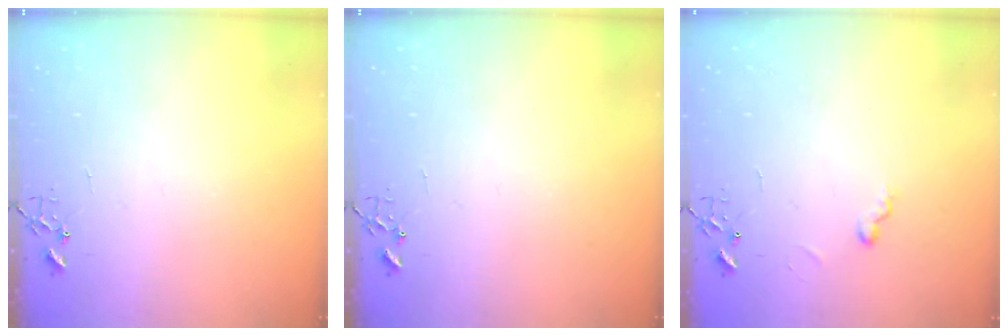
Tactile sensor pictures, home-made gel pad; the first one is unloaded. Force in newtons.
{"total": 0.0}
{"total": 5.9, "press": 5.8, "slide": 0.6}